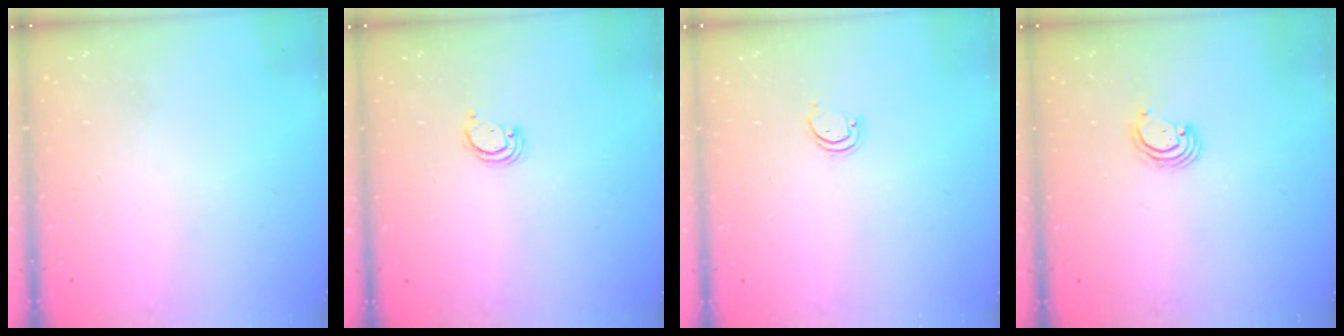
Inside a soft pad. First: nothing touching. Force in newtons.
{"total": 2.2, "press": 2.2, "slide": 0.2}
{"total": 1.7, "press": 1.7, "slide": 0.3}
{"total": 2.8, "press": 2.8, "slide": 0.3}